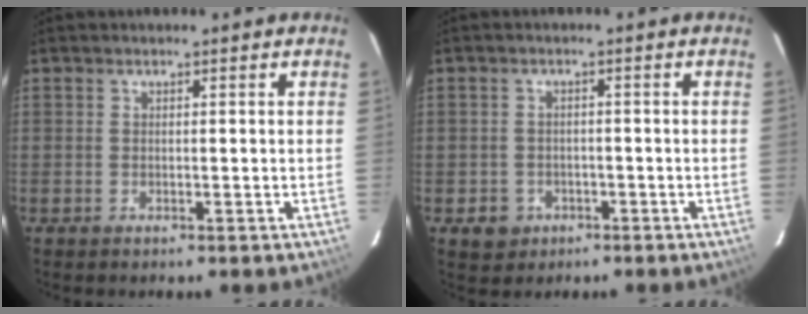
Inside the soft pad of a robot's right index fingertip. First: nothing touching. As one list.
[{"total": 4.2, "force": [-1.7, 3.8, 0.7], "torque": [-0.022, 0.011, -0.020]}]